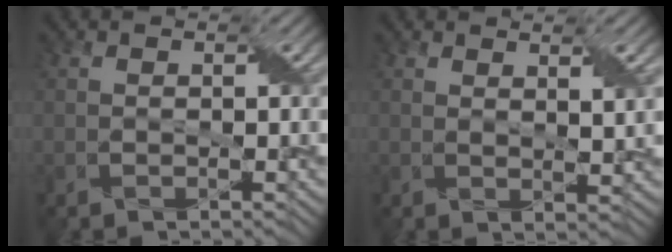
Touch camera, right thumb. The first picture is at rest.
{"total": 3.2, "force": [2.0, 0.4, 2.4], "torque": [-0.050, -0.002, 0.037]}